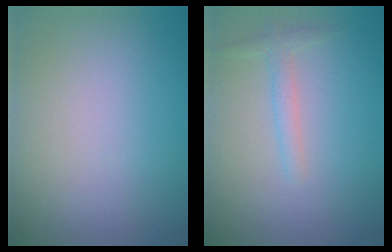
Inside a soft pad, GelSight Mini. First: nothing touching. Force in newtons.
{"total": 1.5, "press": 1.5, "slide": 0.0}